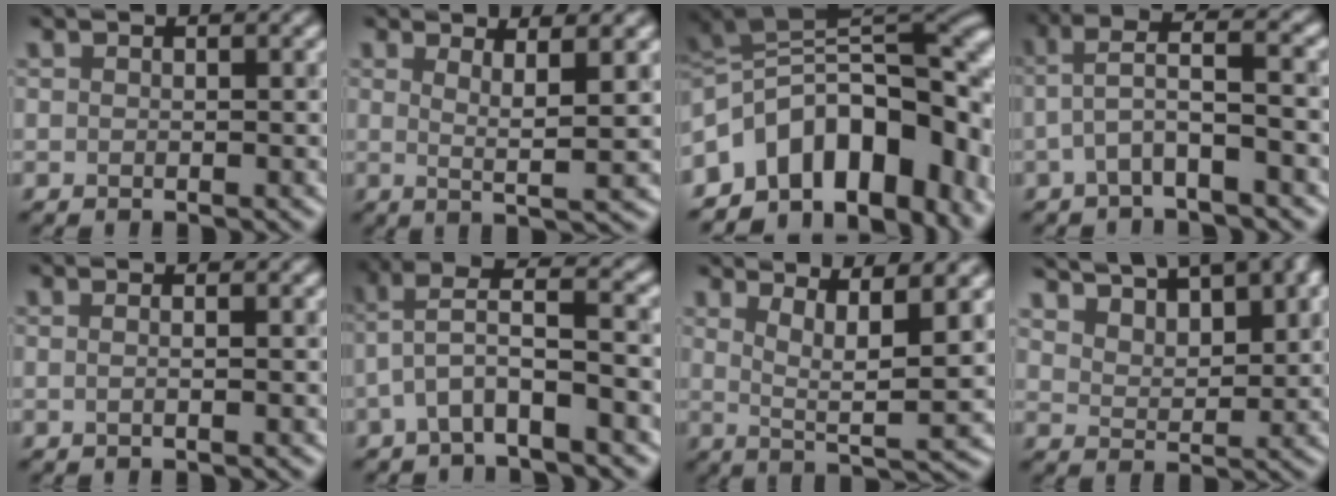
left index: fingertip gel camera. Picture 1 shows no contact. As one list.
[{"total": 2.6, "force": [0.5, -1.1, 2.3], "torque": [-0.063, -0.013, 0.052]}, {"total": 12.2, "force": [-5.8, 7.4, 7.8], "torque": [-0.141, -0.001, -0.066]}, {"total": 2.7, "force": [-1.6, -1.0, 1.9], "torque": [-0.073, 0.004, 0.002]}, {"total": 0.9, "force": [-0.1, 0.3, 0.8], "torque": [-0.008, 0.002, -0.003]}, {"total": 3.6, "force": [-2.3, -0.5, 2.8], "torque": [-0.083, 0.004, -0.012]}, {"total": 4.8, "force": [1.6, -0.3, 4.5], "torque": [-0.090, -0.007, 0.072]}, {"total": 9.1, "force": [6.9, 2.9, 5.1], "torque": [-0.113, 0.026, 0.126]}]